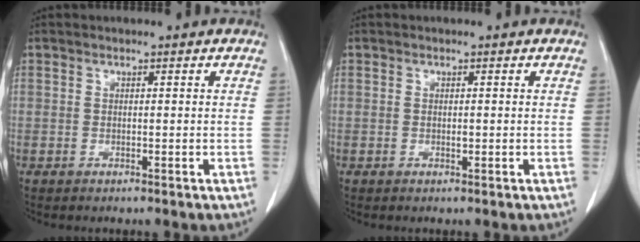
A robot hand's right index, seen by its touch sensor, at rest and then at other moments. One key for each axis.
{"total": 0.6, "fx": -0.1, "fy": 0.2, "fz": 0.6, "tx": -0.014, "ty": 0.000, "tz": -0.001}